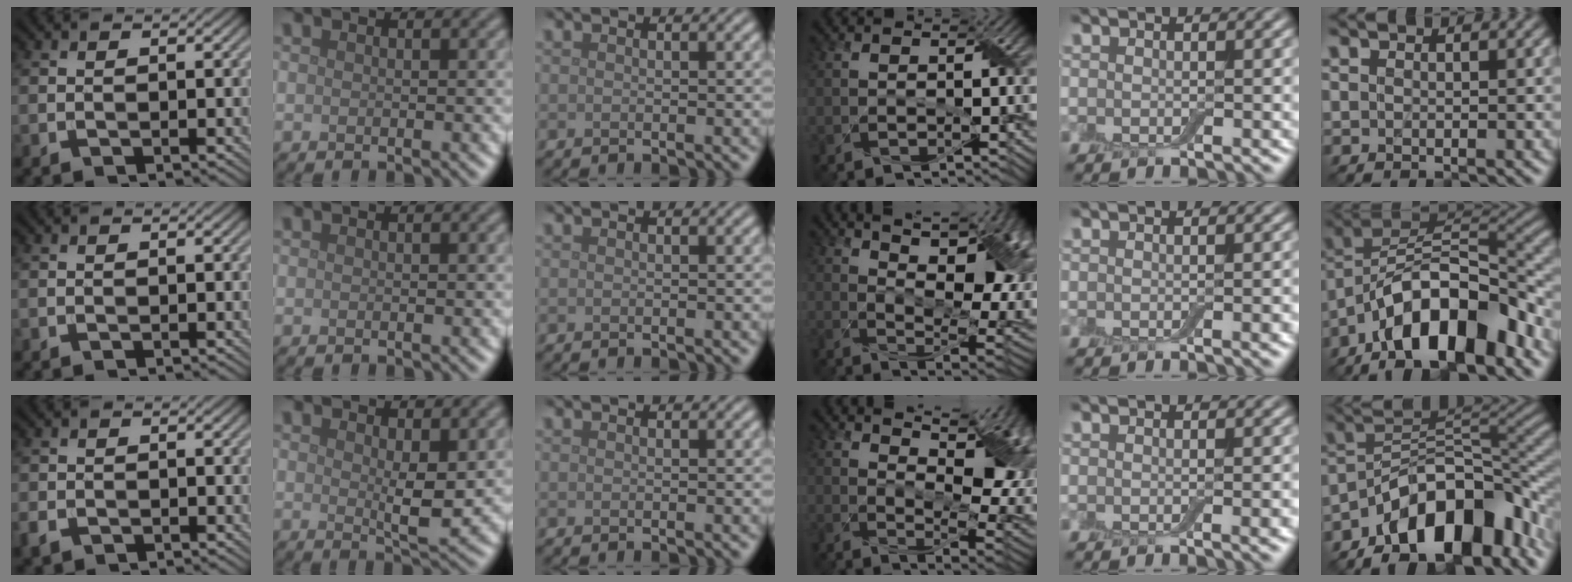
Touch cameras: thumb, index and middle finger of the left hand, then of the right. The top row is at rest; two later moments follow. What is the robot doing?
{"motion": "wrap", "object": "adhesive wrap"}